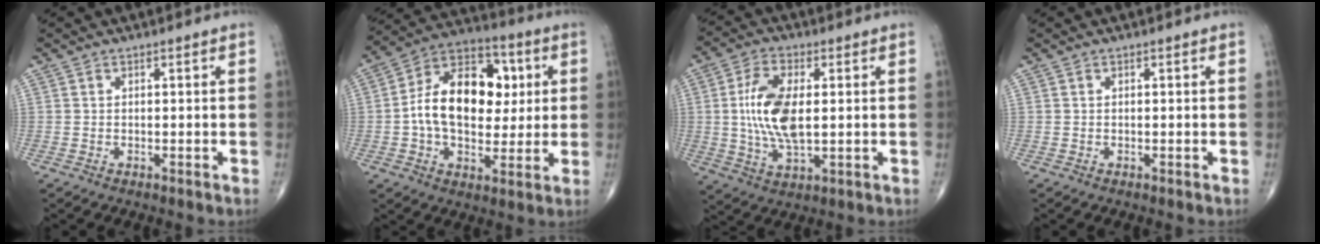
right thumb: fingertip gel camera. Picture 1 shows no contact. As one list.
[{"total": 18.7, "force": [1.7, 12.1, 14.1], "torque": [-0.194, 0.022, 0.021]}, {"total": 11.8, "force": [0.9, 5.6, 10.4], "torque": [-0.209, -0.007, 0.019]}, {"total": 0.0}]